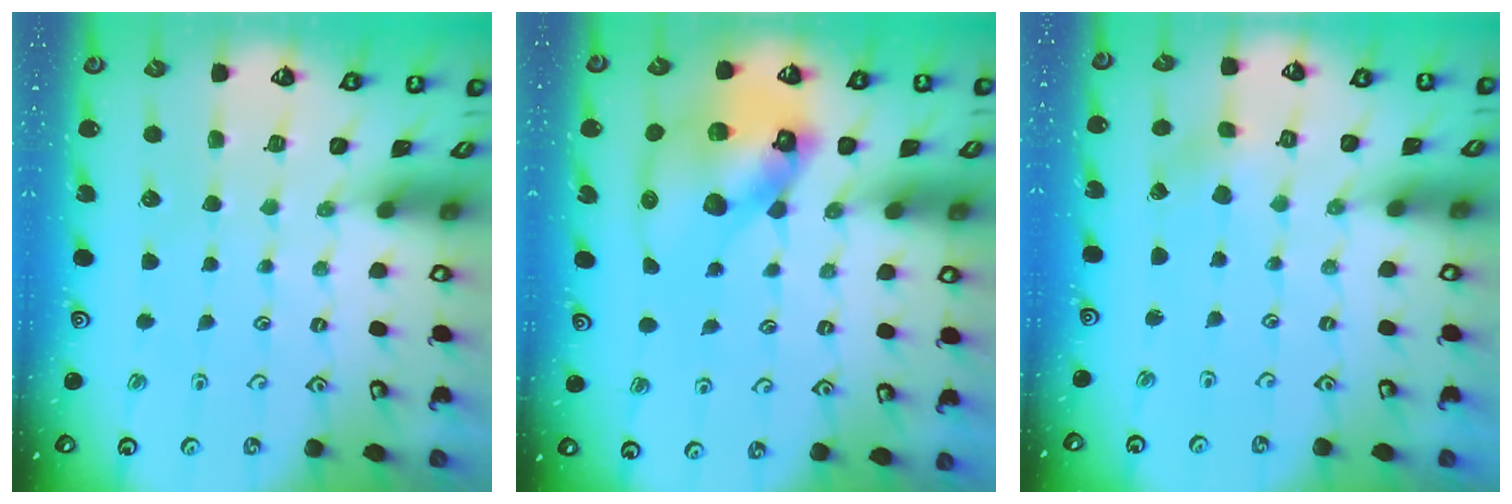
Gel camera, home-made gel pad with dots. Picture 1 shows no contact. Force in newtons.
{"total": 18.0, "press": 17.8, "slide": 2.4}
{"total": 0.6, "press": 0.5, "slide": 0.2}